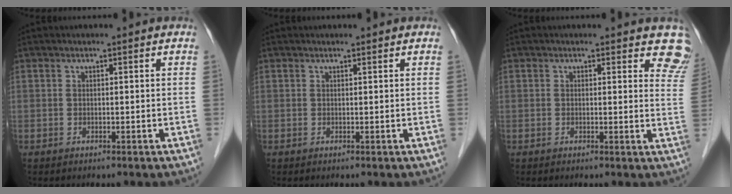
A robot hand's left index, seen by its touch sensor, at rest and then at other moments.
{"total": 1.5, "force": [1.4, 0.3, 0.3], "torque": [-0.010, 0.015, 0.018]}
{"total": 5.8, "force": [5.3, 2.2, 1.2], "torque": [0.019, -0.022, 0.024]}